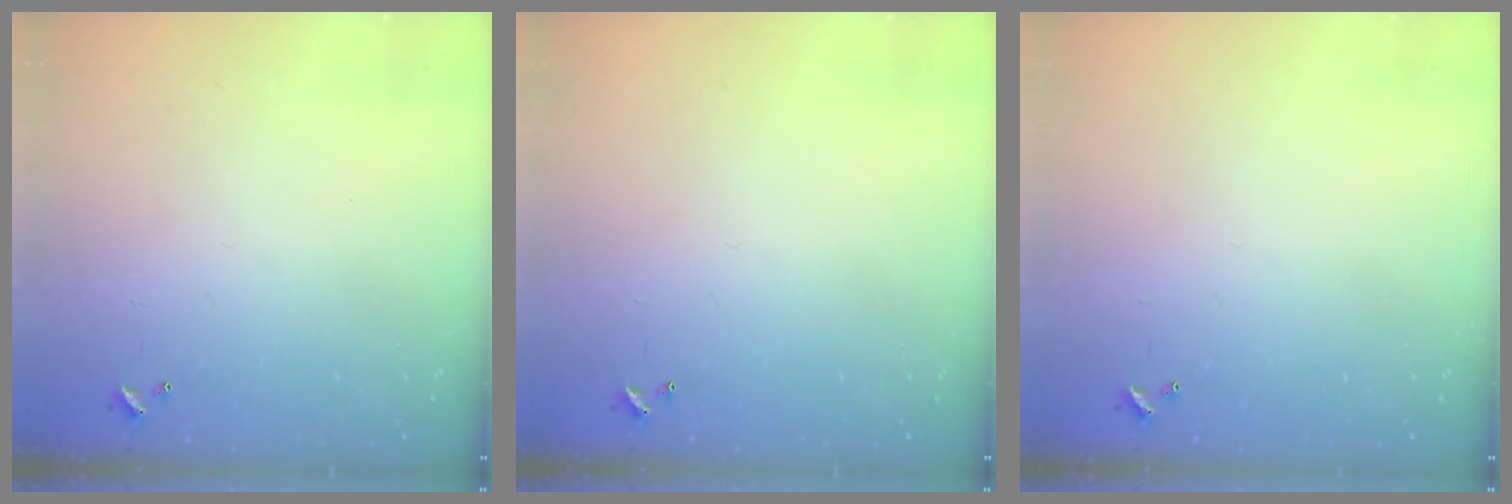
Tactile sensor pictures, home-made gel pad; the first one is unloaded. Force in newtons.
{"total": 0.0}
{"total": 0.0}